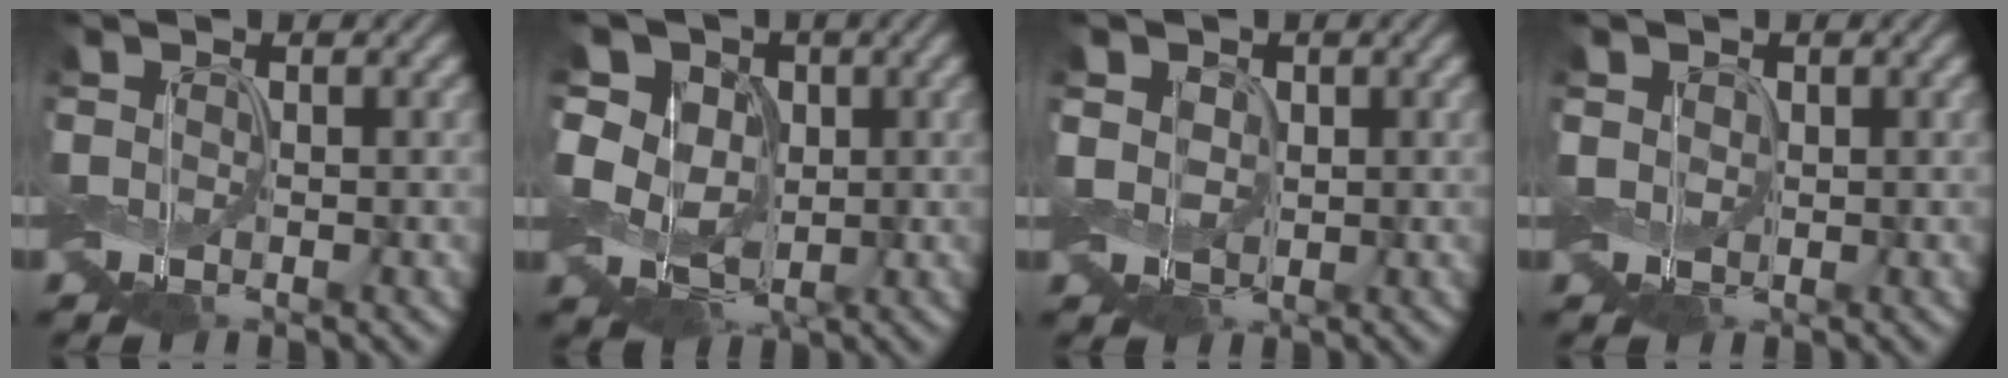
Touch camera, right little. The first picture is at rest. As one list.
[{"total": 8.6, "force": [1.8, 6.9, 4.8], "torque": [-0.093, 0.021, 0.002]}, {"total": 2.9, "force": [0.1, 2.5, 1.4], "torque": [-0.032, 0.003, -0.009]}, {"total": 1.5, "force": [0.1, 1.4, 0.7], "torque": [-0.020, 0.001, -0.004]}]